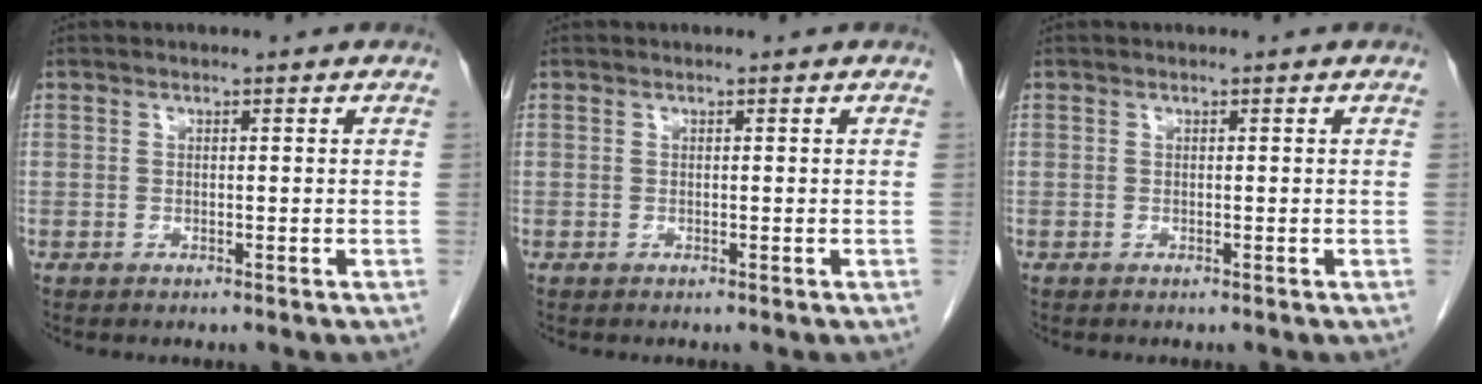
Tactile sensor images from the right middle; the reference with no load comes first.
{"total": 0.0}
{"total": 0.0}